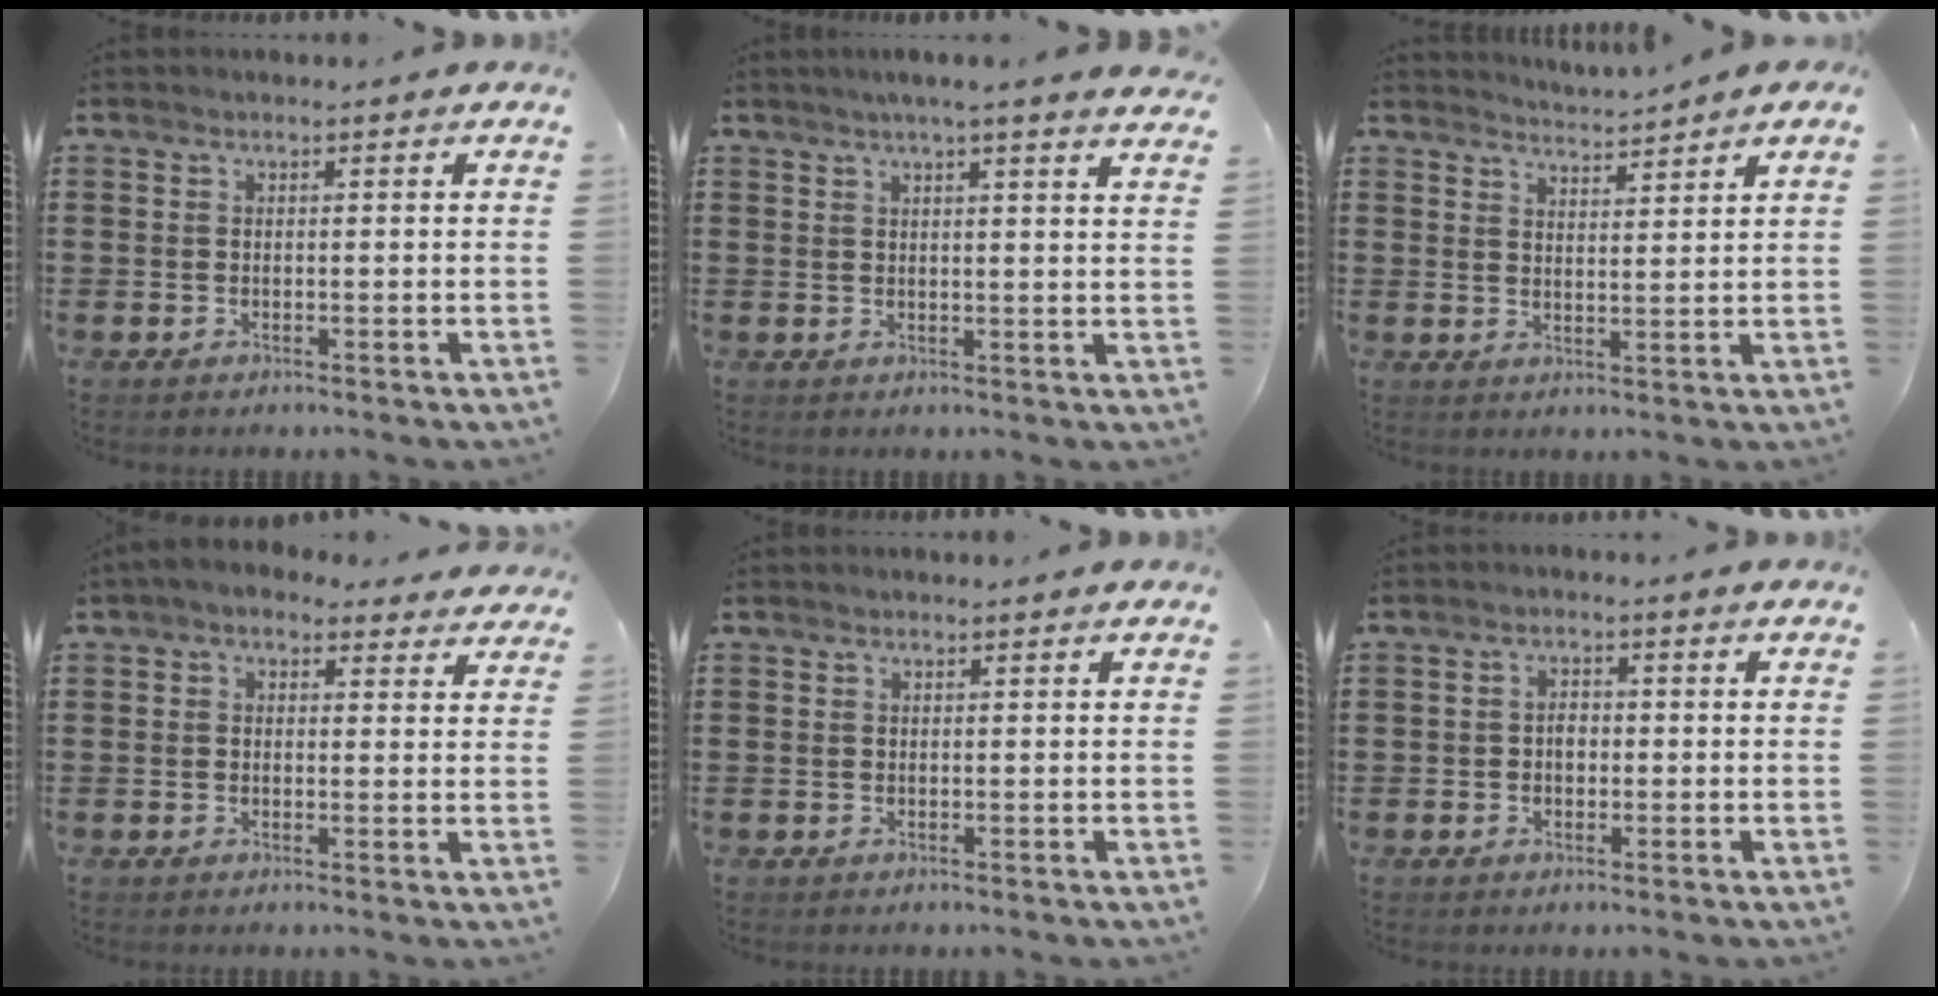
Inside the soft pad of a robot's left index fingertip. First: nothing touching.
{"total": 3.2, "force": [2.8, -0.7, 1.5], "torque": [-0.035, -0.006, 0.049]}
{"total": 3.1, "force": [3.1, -0.7, -0.1], "torque": [-0.009, -0.017, 0.055]}
{"total": 2.7, "force": [1.9, 1.6, 1.2], "torque": [-0.030, 0.002, 0.033]}
{"total": 0.0}
{"total": 1.9, "force": [-0.3, 1.4, 1.3], "torque": [-0.026, 0.005, -0.008]}